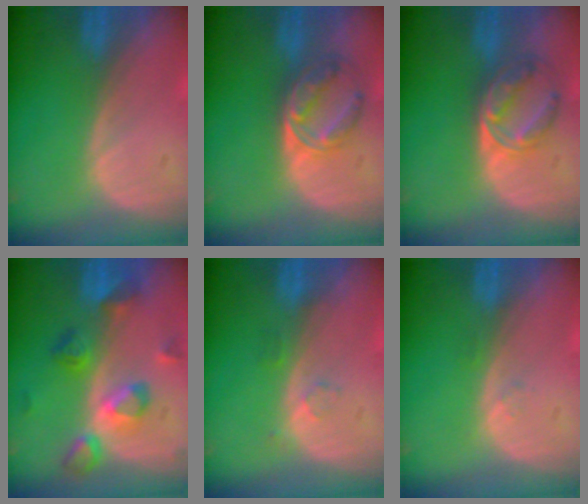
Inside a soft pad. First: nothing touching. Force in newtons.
{"total": 5.8, "press": 5.5, "slide": 1.7}
{"total": 5.8, "press": 5.5, "slide": 1.7}
{"total": 7.5, "press": 7.4, "slide": 0.8}
{"total": 1.7, "press": 1.7, "slide": 0.2}
{"total": 0.7, "press": 0.7, "slide": 0.1}